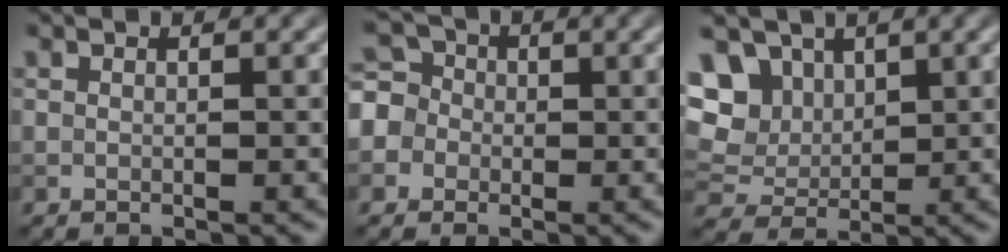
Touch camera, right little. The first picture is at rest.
{"total": 4.9, "force": [-1.0, 4.6, 1.3], "torque": [-0.019, 0.022, -0.044]}
{"total": 8.9, "force": [4.0, 6.5, 4.5], "torque": [-0.096, 0.016, 0.064]}